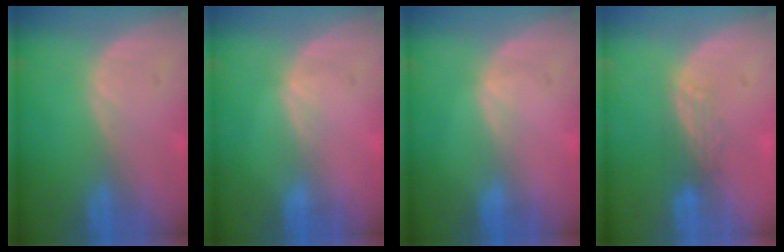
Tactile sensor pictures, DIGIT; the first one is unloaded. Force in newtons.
{"total": 0.9, "press": 0.8, "slide": 0.2}
{"total": 0.9, "press": 0.8, "slide": 0.2}
{"total": 2.8, "press": 2.4, "slide": 1.4}